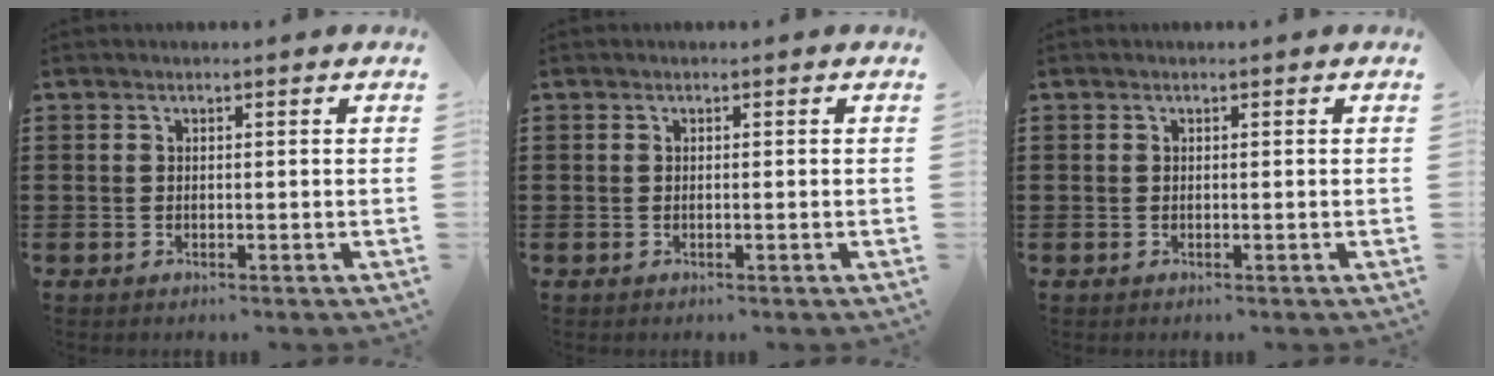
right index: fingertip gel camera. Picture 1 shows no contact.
{"total": 0.0}
{"total": 0.0}